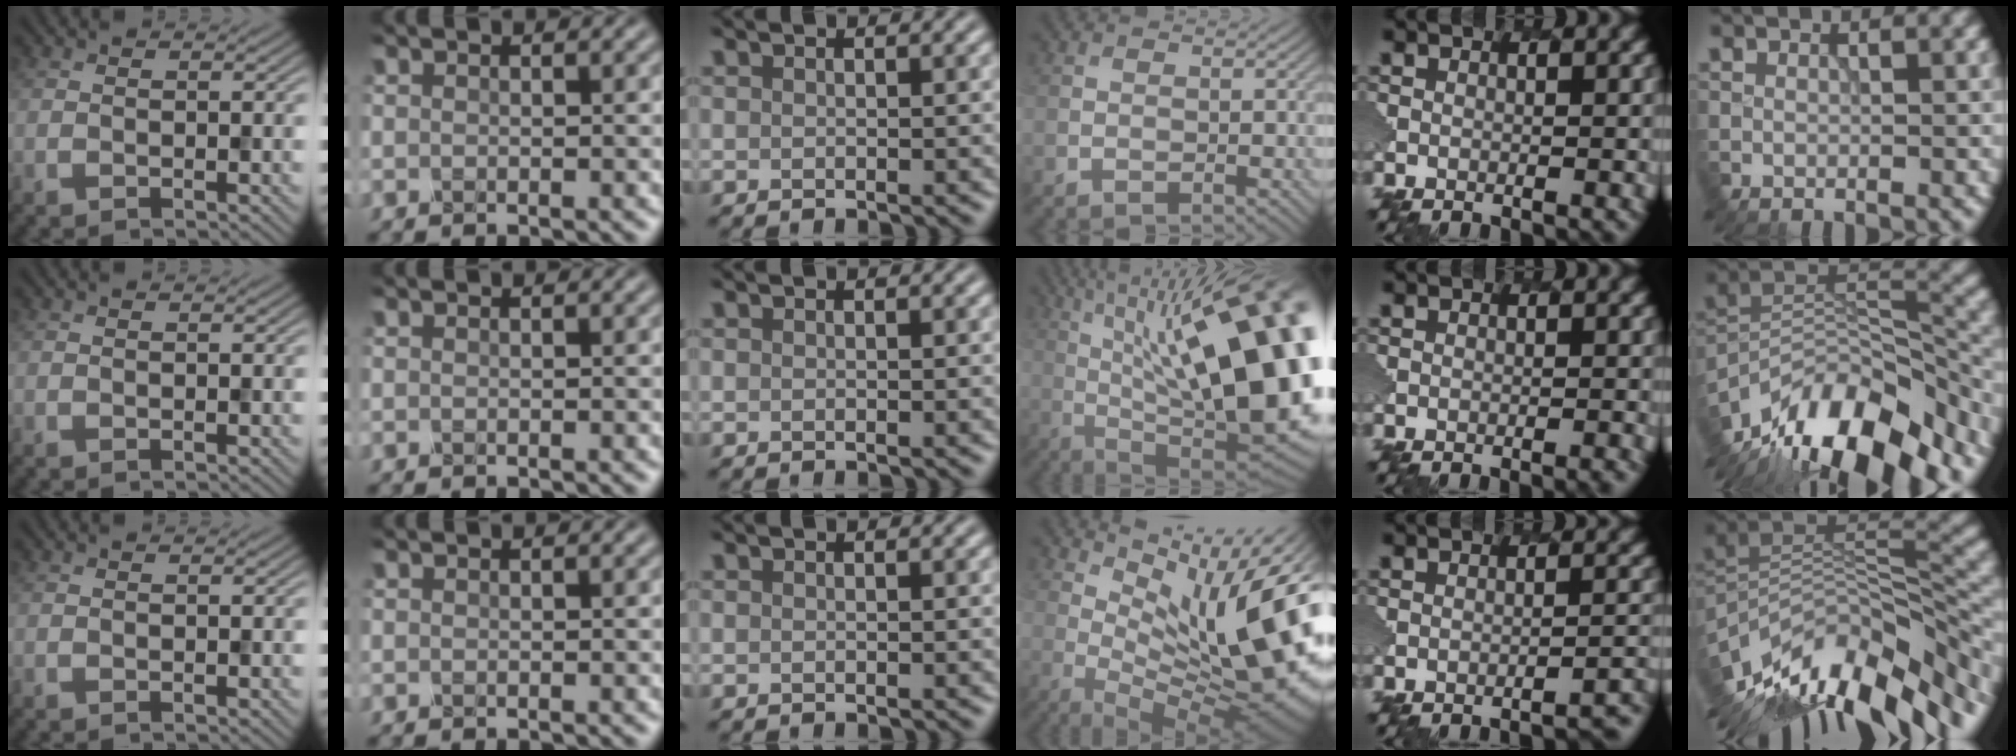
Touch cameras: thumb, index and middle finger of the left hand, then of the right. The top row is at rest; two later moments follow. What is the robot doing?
{"motion": "dispense", "object": "syringe"}